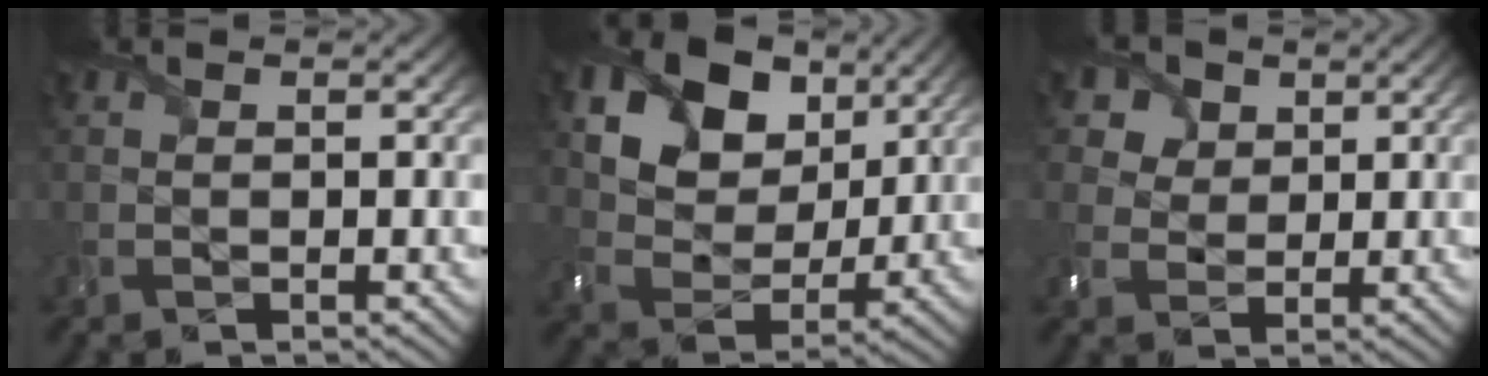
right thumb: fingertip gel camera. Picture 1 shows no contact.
{"total": 13.7, "force": [7.1, 9.4, 6.9], "torque": [-0.170, 0.009, 0.135]}
{"total": 6.3, "force": [3.5, 4.8, 2.2], "torque": [-0.090, -0.008, 0.063]}